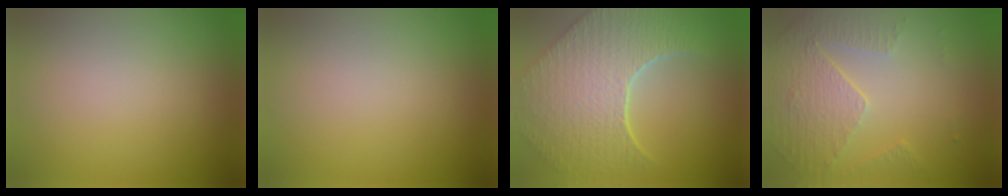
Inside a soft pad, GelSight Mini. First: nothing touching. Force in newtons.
{"total": 0.0}
{"total": 9.4, "press": 6.6, "slide": 6.6}
{"total": 5.0, "press": 3.6, "slide": 3.5}